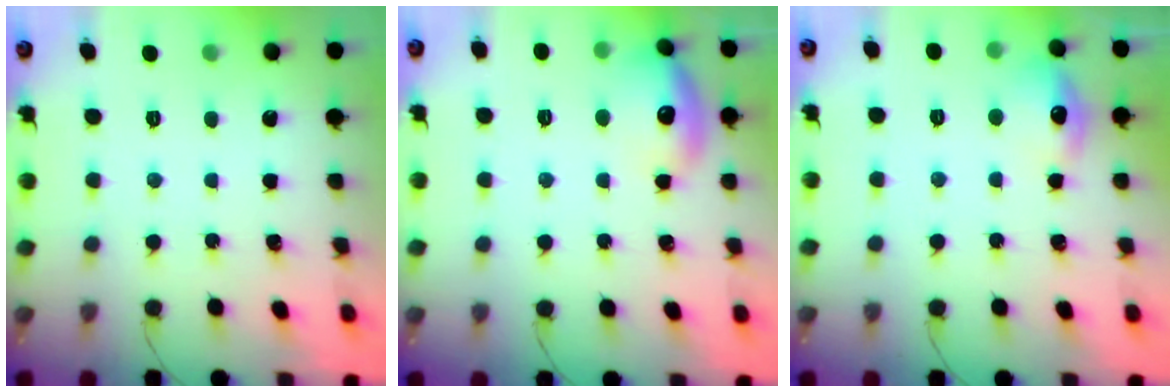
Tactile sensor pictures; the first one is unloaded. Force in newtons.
{"total": 13.5, "press": 13.4, "slide": 0.9}
{"total": 9.5, "press": 9.4, "slide": 0.9}